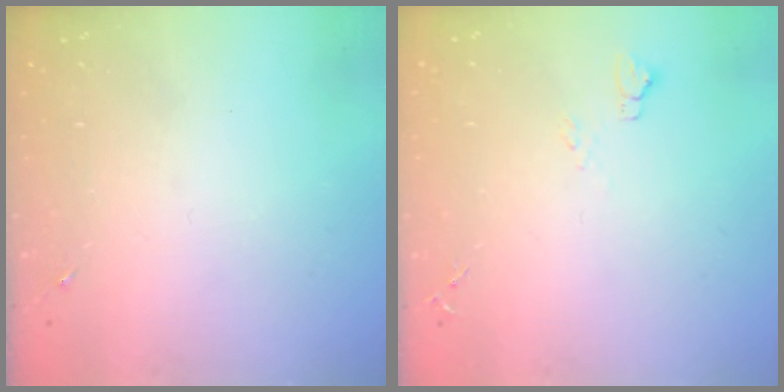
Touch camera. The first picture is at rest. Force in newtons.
{"total": 5.8, "press": 5.8, "slide": 0.8}